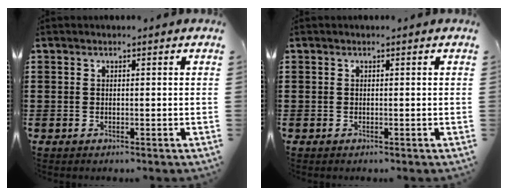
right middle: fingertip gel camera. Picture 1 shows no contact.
{"total": 0.0}